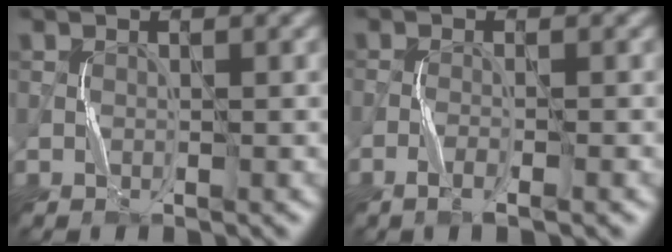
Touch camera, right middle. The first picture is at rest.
{"total": 1.8, "force": [-1.3, -0.1, 1.3], "torque": [-0.033, 0.000, -0.026]}